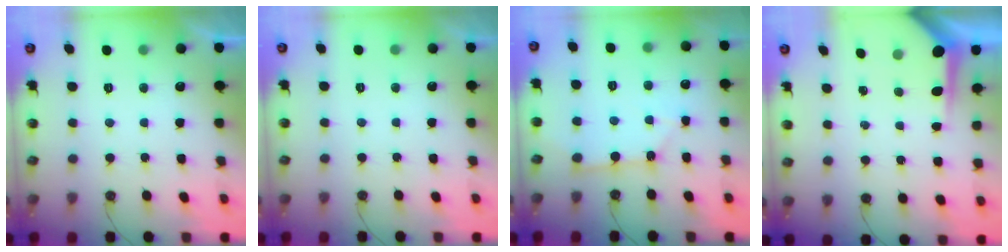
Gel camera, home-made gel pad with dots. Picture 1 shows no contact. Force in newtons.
{"total": 0.0}
{"total": 3.8, "press": 3.8, "slide": 0.3}
{"total": 4.9, "press": 4.9, "slide": 0.5}